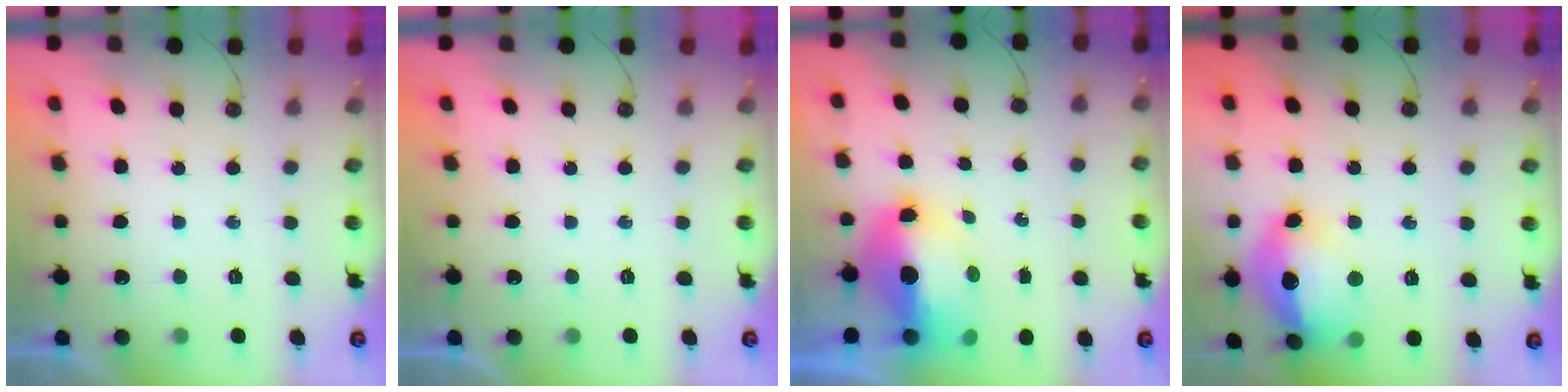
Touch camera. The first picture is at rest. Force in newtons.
{"total": 0.0}
{"total": 10.6, "press": 10.5, "slide": 1.8}
{"total": 17.1, "press": 17.0, "slide": 1.5}